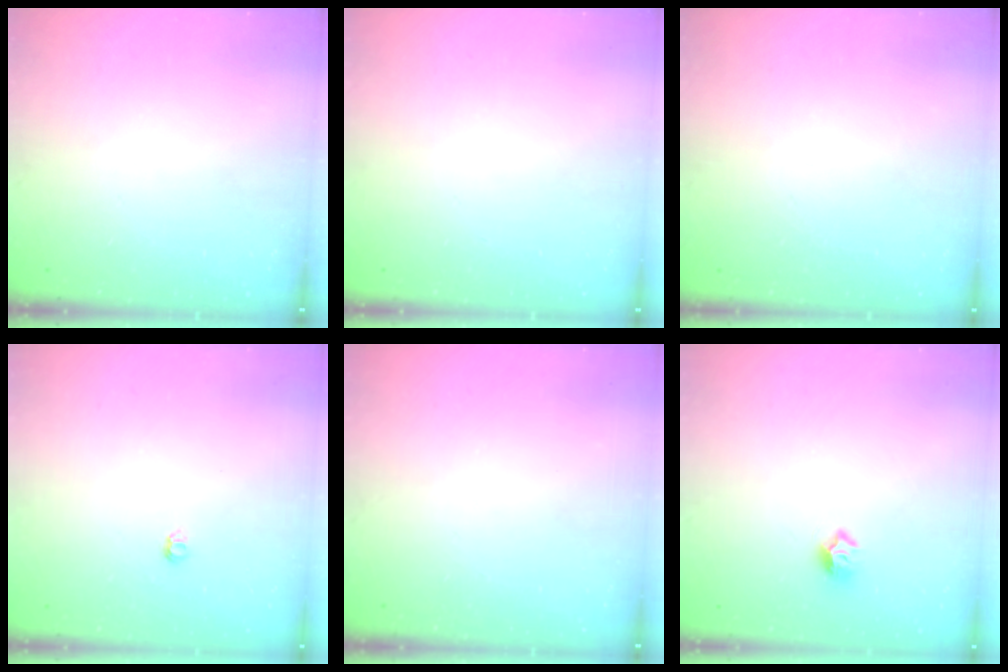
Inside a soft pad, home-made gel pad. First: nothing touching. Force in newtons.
{"total": 0.0}
{"total": 0.9, "press": 0.9, "slide": 0.1}
{"total": 3.9, "press": 3.9, "slide": 0.5}
{"total": 0.0}
{"total": 7.4, "press": 7.4, "slide": 0.6}